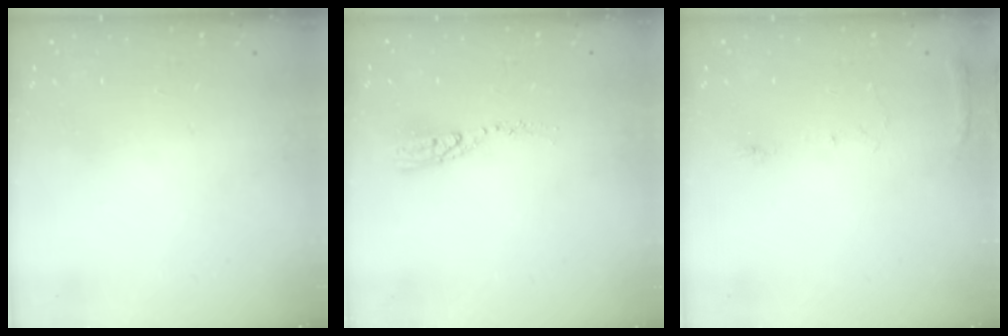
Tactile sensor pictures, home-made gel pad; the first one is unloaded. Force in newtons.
{"total": 5.9, "press": 5.9, "slide": 0.5}
{"total": 6.9, "press": 6.9, "slide": 0.7}